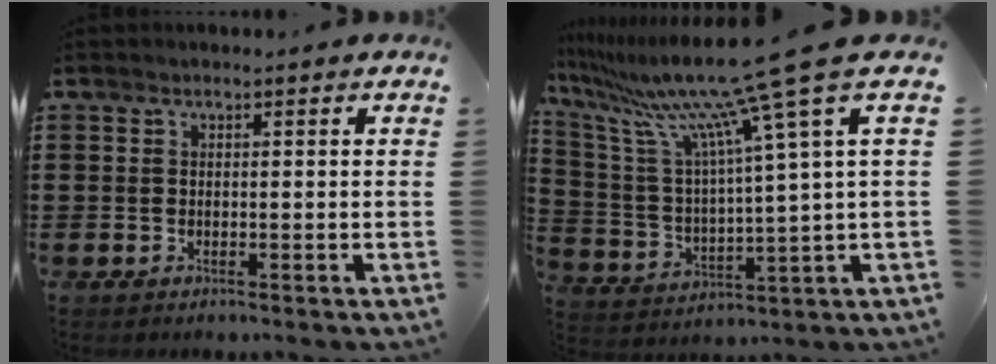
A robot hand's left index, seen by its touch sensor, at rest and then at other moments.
{"total": 14.6, "force": [10.6, -1.2, 10.0], "torque": [-0.224, -0.067, 0.165]}